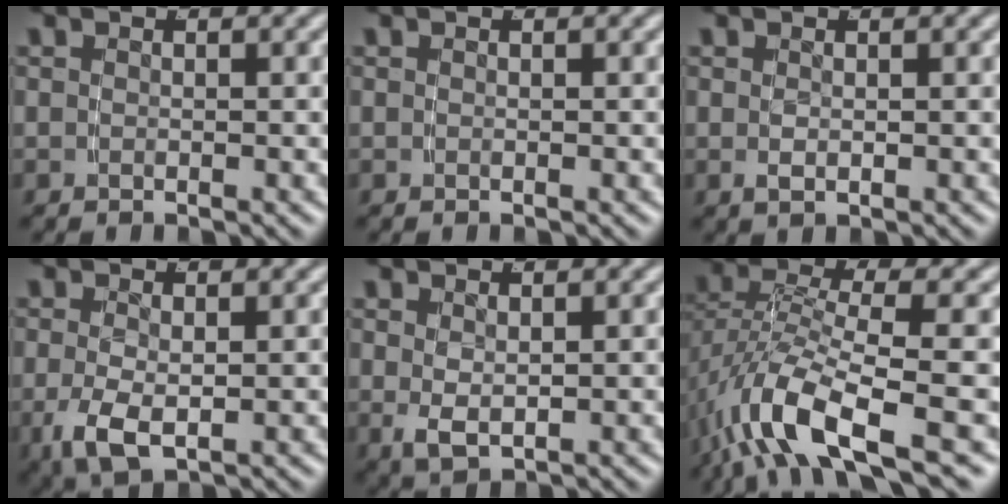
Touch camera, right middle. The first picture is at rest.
{"total": 0.0}
{"total": 0.7, "force": [0.0, 0.0, 0.7], "torque": [-0.015, -0.001, 0.006]}
{"total": 3.8, "force": [-1.3, 2.0, 2.9], "torque": [-0.077, -0.026, -0.005]}
{"total": 2.2, "force": [0.1, 1.1, 1.9], "torque": [-0.040, -0.012, 0.016]}
{"total": 6.9, "force": [-3.1, 2.3, 5.7], "torque": [-0.125, -0.022, -0.038]}